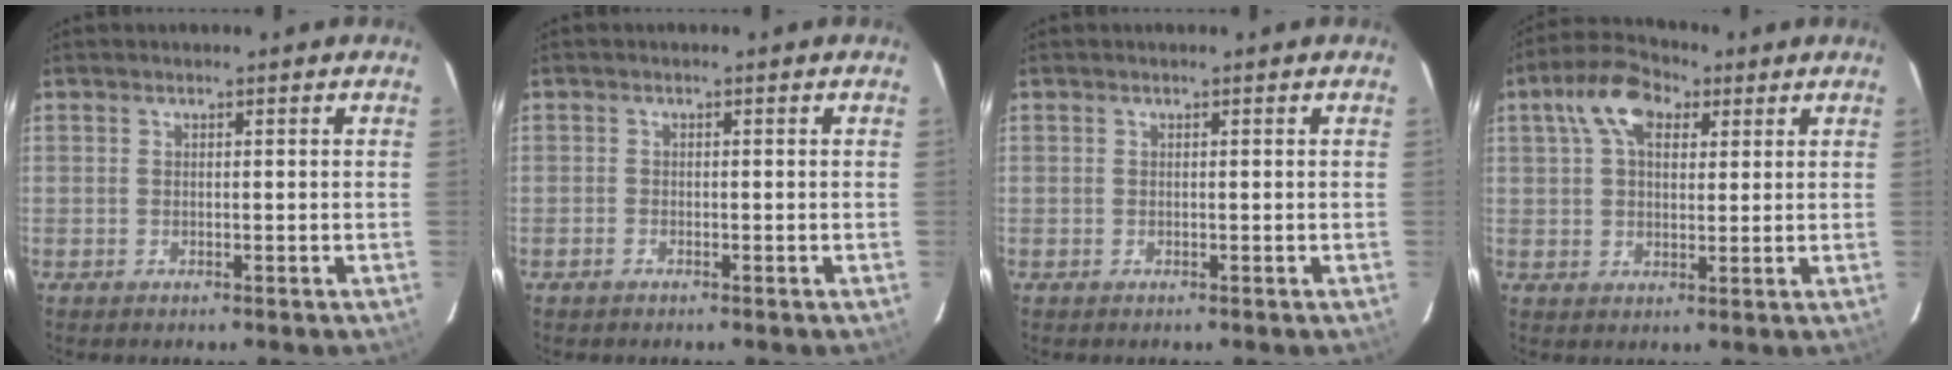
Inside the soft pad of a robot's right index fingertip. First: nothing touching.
{"total": 0.8, "force": [-0.6, 0.4, 0.1], "torque": [-0.005, 0.001, -0.013]}
{"total": 0.0}
{"total": 9.5, "force": [3.4, 5.9, 6.6], "torque": [-0.130, 0.038, 0.052]}